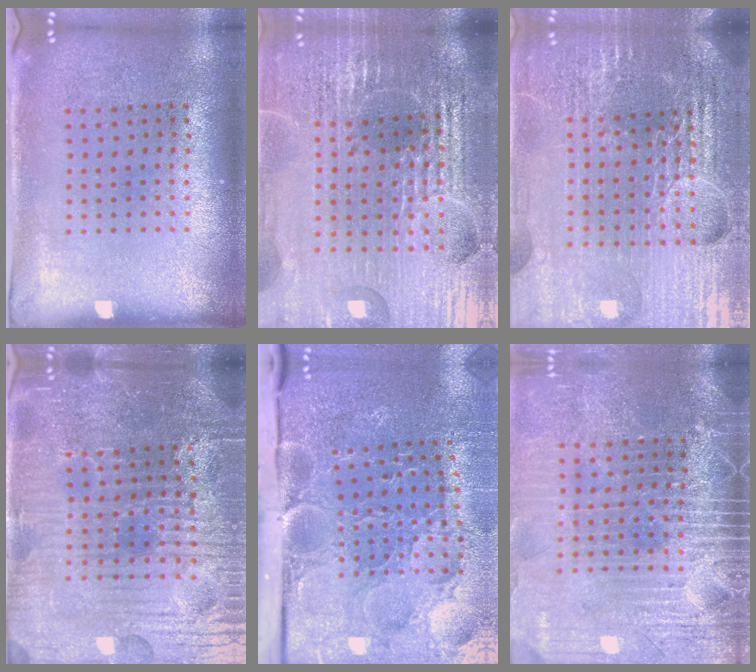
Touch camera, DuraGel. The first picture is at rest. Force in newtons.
{"total": 6.7, "press": 5.8, "slide": 3.3}
{"total": 6.1, "press": 5.4, "slide": 2.8}
{"total": 5.9, "press": 5.5, "slide": 2.1}
{"total": 4.1, "press": 3.7, "slide": 1.7}
{"total": 4.3, "press": 3.7, "slide": 2.1}